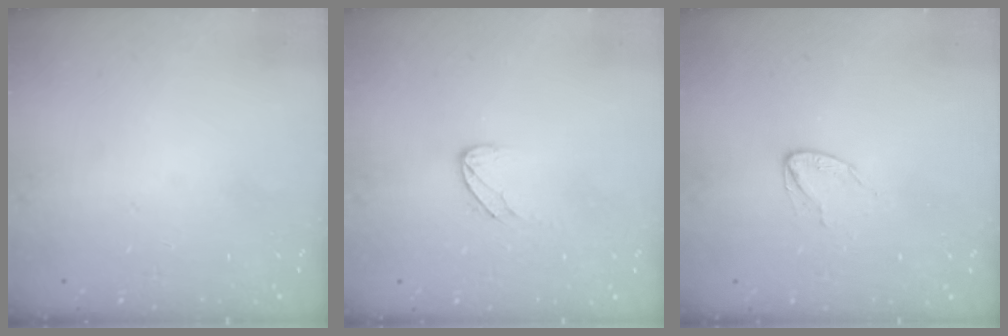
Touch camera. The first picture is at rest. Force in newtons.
{"total": 6.1, "press": 6.1, "slide": 0.6}
{"total": 3.7, "press": 3.7, "slide": 0.3}